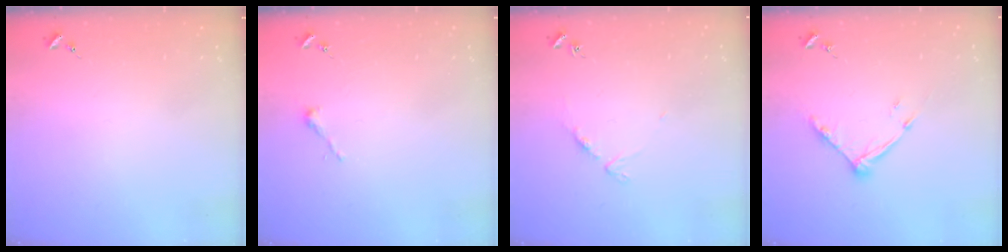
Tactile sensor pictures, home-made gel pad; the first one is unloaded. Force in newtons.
{"total": 2.5, "press": 2.5, "slide": 0.2}
{"total": 5.5, "press": 5.5, "slide": 0.4}
{"total": 9.0, "press": 9.0, "slide": 0.7}